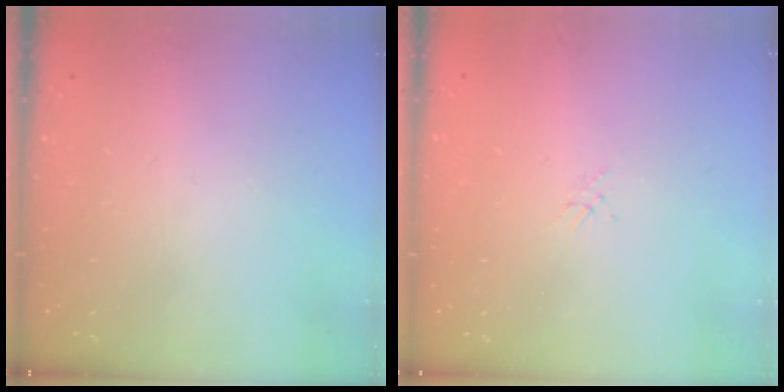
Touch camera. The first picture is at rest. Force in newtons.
{"total": 1.3, "press": 1.2, "slide": 0.3}